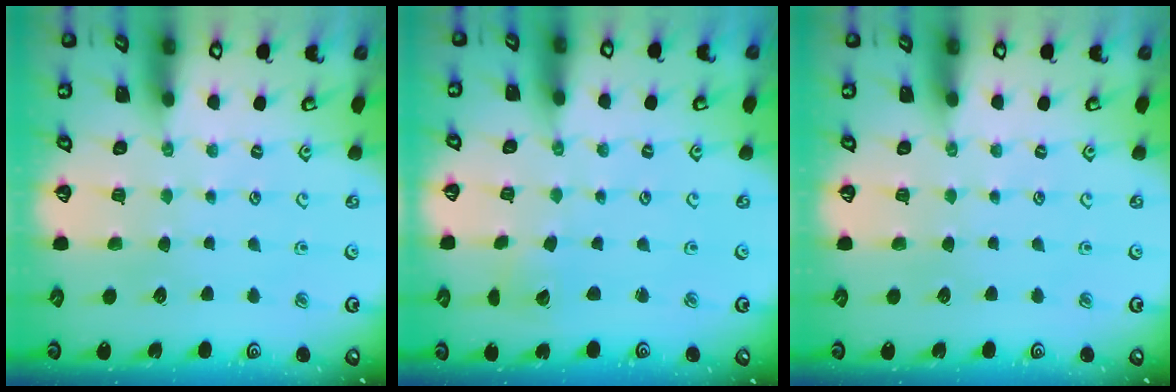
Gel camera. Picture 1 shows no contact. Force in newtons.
{"total": 1.4, "press": 1.4, "slide": 0.2}
{"total": 0.0}